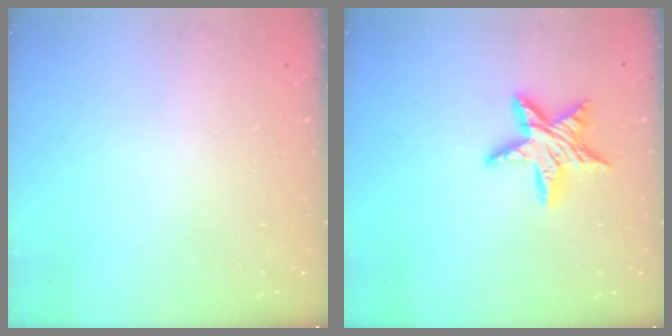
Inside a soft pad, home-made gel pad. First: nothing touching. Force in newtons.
{"total": 12.0, "press": 12.0, "slide": 0.8}